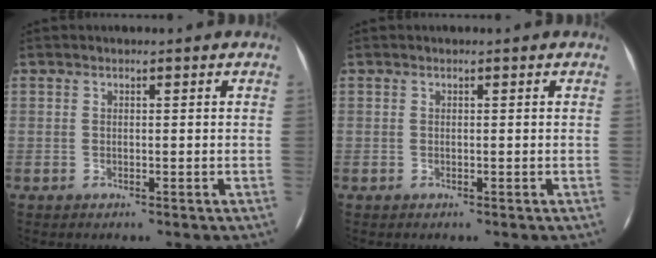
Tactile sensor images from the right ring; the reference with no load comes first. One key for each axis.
{"total": 0.0}